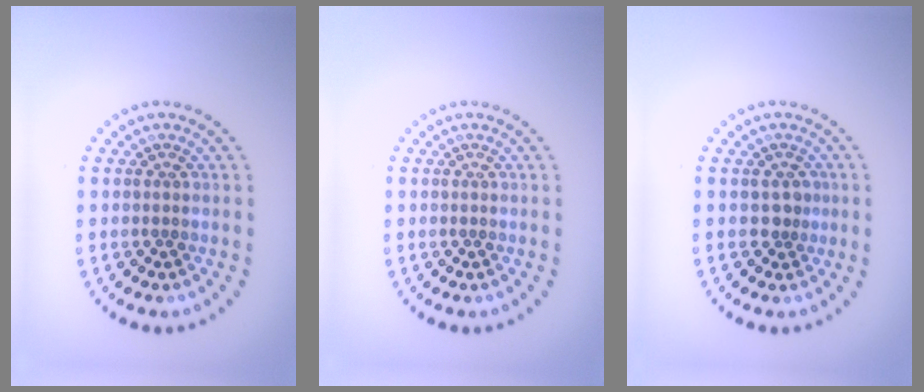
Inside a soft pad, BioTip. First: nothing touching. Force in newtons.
{"total": 0.0}
{"total": 1.5, "press": 1.2, "slide": 0.9}